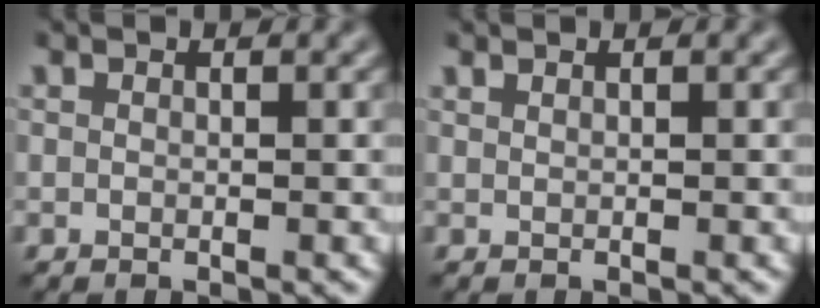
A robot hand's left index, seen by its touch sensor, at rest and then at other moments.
{"total": 0.0}